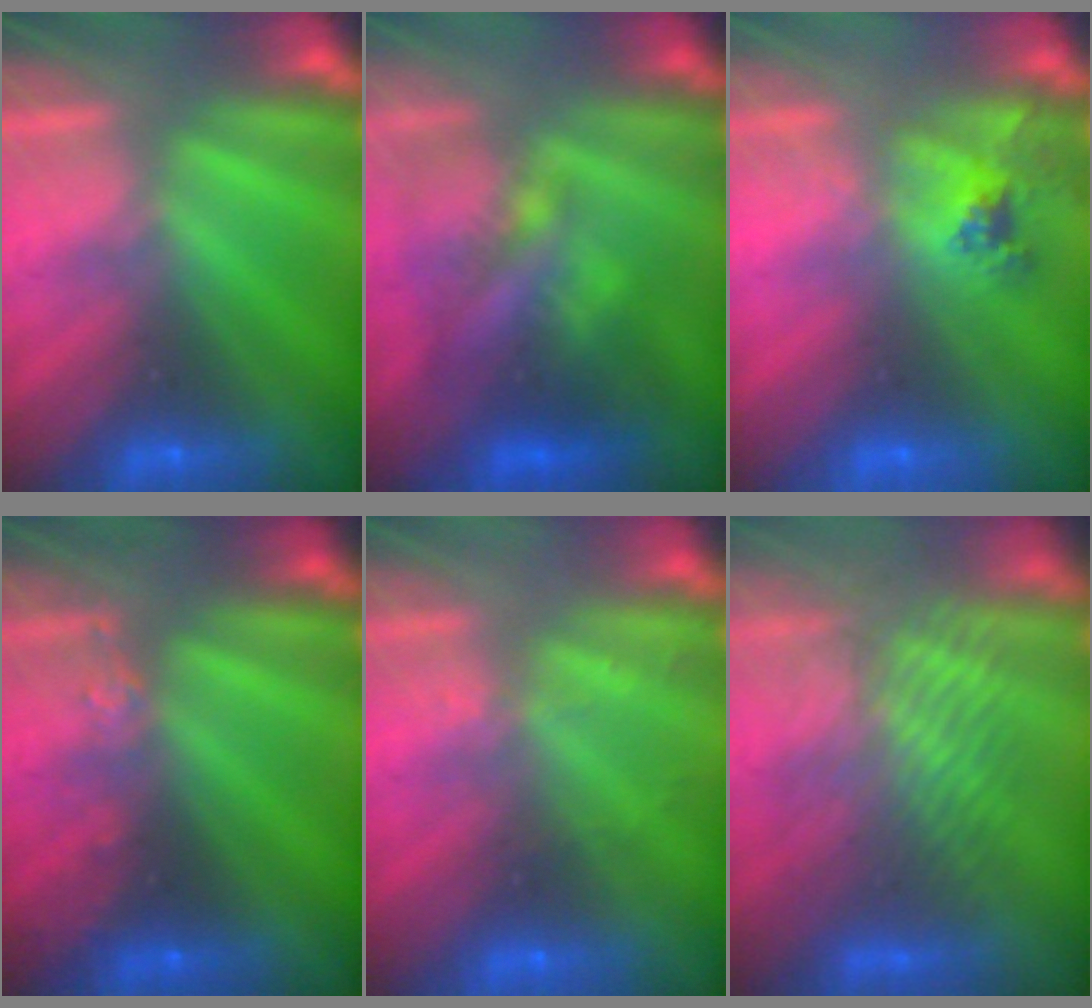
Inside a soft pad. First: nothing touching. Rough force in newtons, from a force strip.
{"total": 3.4}
{"total": 2.5}
{"total": 2.4}
{"total": 1.9}
{"total": 3.6}